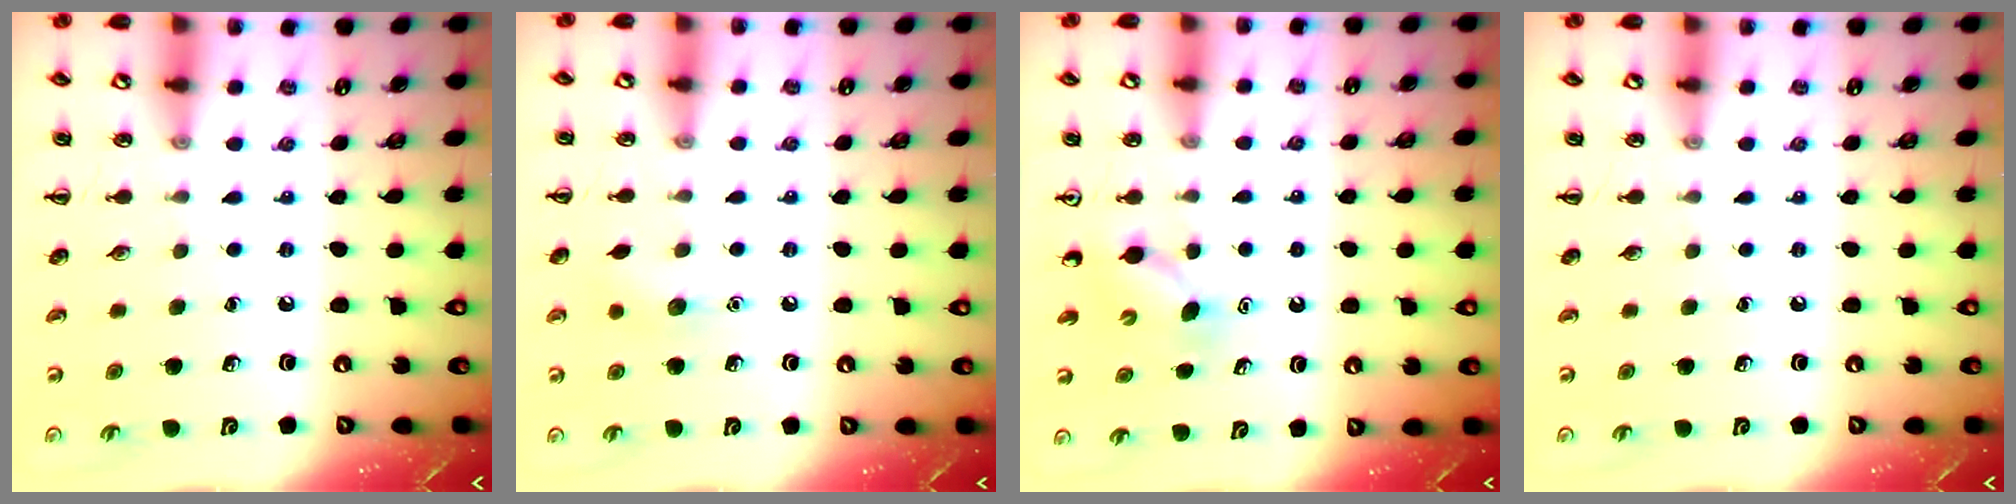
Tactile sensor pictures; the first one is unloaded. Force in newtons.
{"total": 5.9, "press": 5.7, "slide": 1.4}
{"total": 2.9, "press": 2.7, "slide": 1.1}
{"total": 0.0}